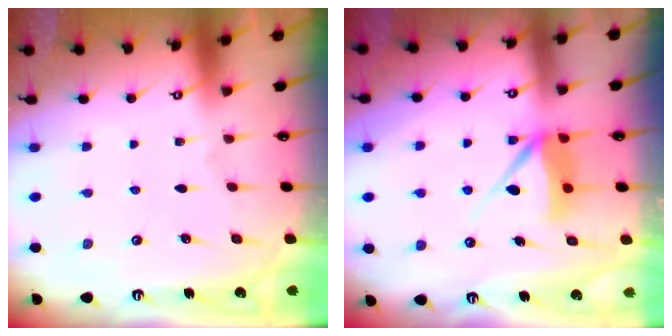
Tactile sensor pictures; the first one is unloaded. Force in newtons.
{"total": 7.4, "press": 7.4, "slide": 0.8}